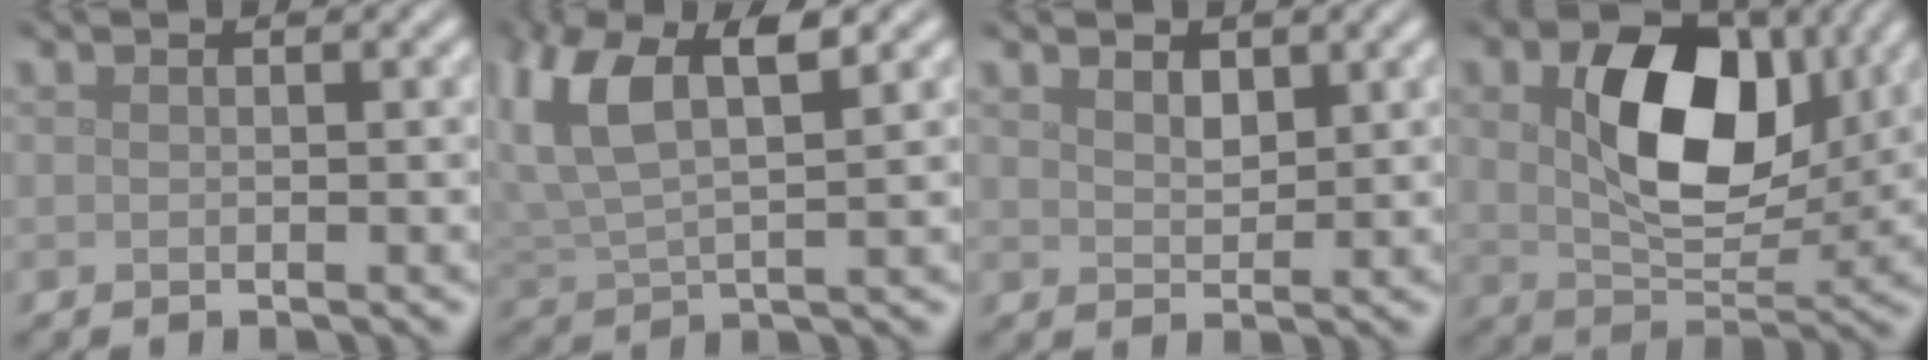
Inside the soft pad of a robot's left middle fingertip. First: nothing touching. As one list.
[{"total": 7.5, "force": [3.5, 3.1, 5.8], "torque": [-0.132, 0.011, 0.062]}, {"total": 1.6, "force": [1.2, 0.9, 0.7], "torque": [-0.018, -0.004, 0.026]}, {"total": 10.0, "force": [2.6, 6.3, 7.4], "torque": [-0.134, -0.004, 0.049]}]